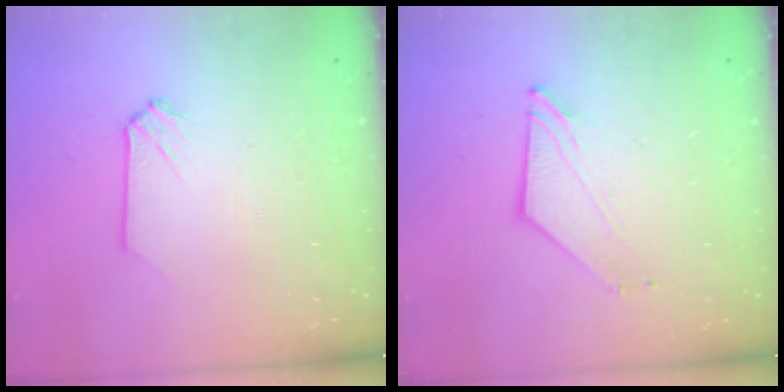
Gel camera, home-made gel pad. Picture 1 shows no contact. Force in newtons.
{"total": 2.9, "press": 2.9, "slide": 0.2}